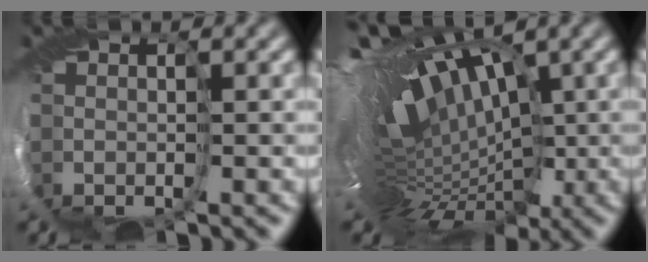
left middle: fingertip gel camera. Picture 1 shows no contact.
{"total": 16.6, "force": [2.3, 8.8, 13.9], "torque": [-0.203, 0.011, 0.060]}